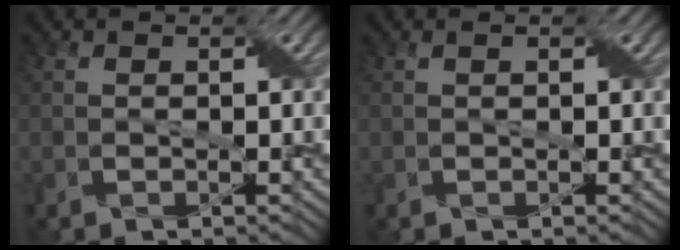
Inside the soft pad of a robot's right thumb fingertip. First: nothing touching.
{"total": 0.6, "force": [0.1, 0.1, 0.6], "torque": [-0.009, 0.003, 0.002]}